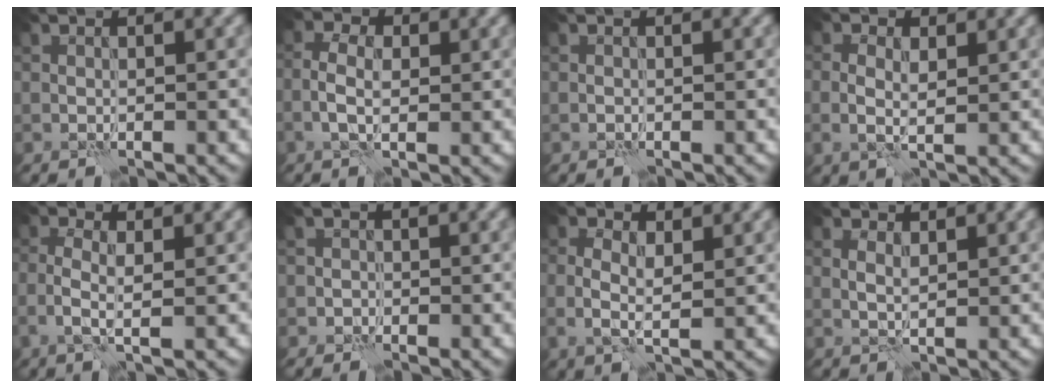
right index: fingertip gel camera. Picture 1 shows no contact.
{"total": 3.1, "force": [-0.3, 1.9, 2.5], "torque": [-0.054, 0.003, -0.005]}
{"total": 0.0}
{"total": 2.5, "force": [0.5, 1.3, 2.1], "torque": [-0.042, 0.002, 0.006]}
{"total": 2.8, "force": [-0.4, 0.7, 2.7], "torque": [-0.059, 0.001, -0.011]}
{"total": 1.1, "force": [-0.5, 1.0, 0.0], "torque": [0.014, 0.005, -0.012]}
{"total": 3.0, "force": [0.6, 1.5, 2.6], "torque": [-0.056, 0.002, 0.008]}
{"total": 1.3, "force": [0.6, 0.5, 1.0], "torque": [-0.023, -0.001, 0.014]}